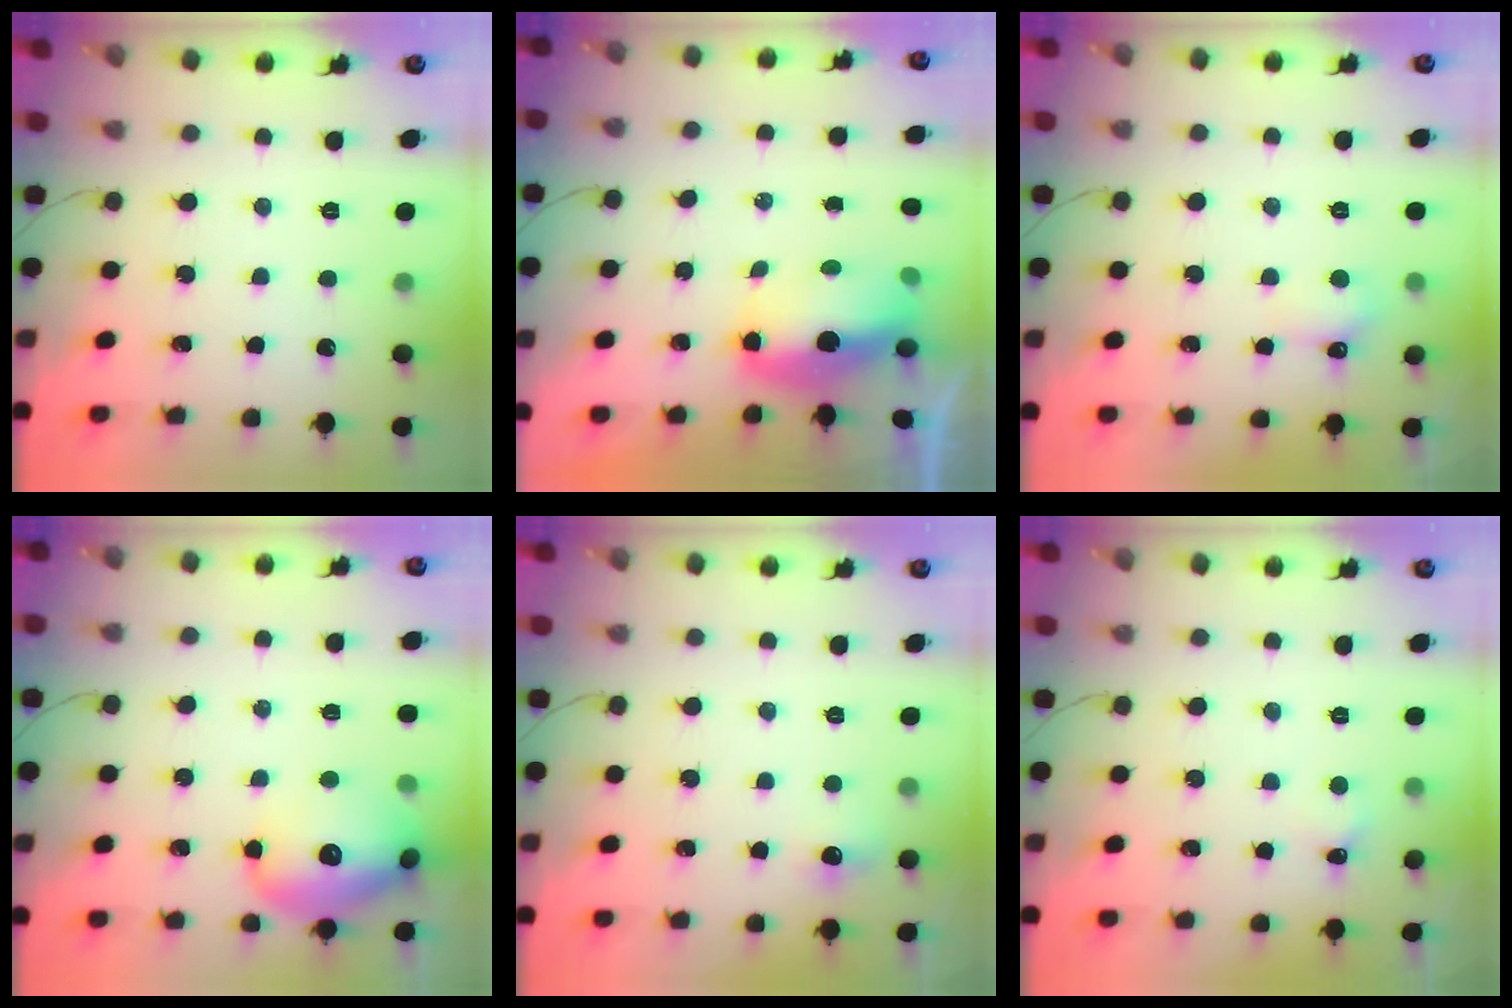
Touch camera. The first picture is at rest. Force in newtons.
{"total": 9.4, "press": 9.2, "slide": 2.0}
{"total": 4.6, "press": 4.4, "slide": 1.3}
{"total": 17.0, "press": 16.9, "slide": 2.0}
{"total": 5.7, "press": 5.4, "slide": 1.8}
{"total": 4.9, "press": 4.7, "slide": 1.1}